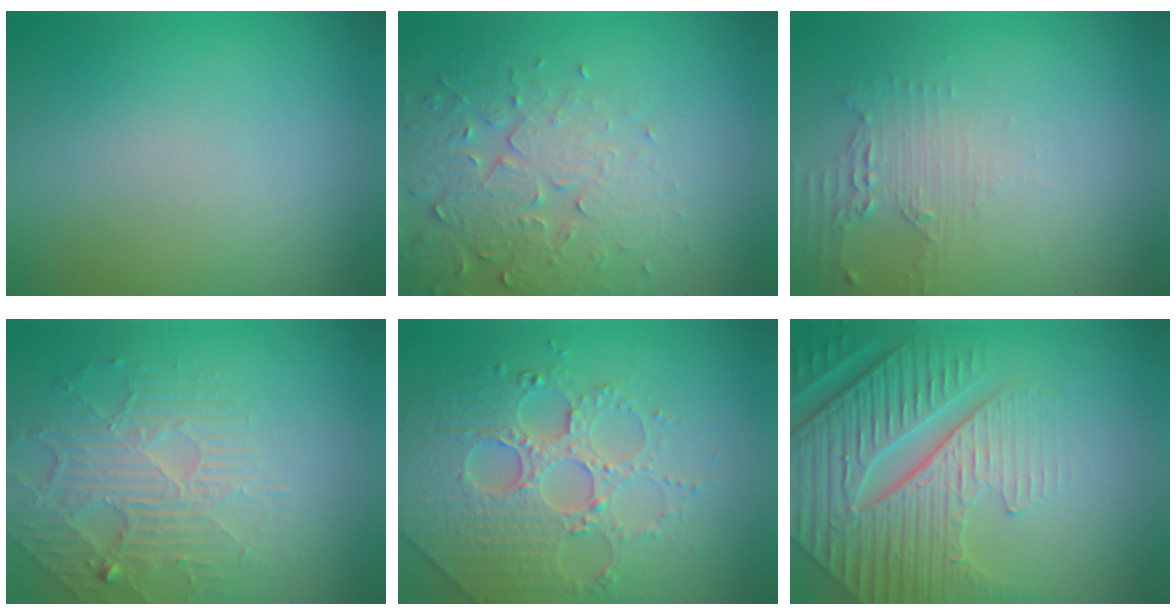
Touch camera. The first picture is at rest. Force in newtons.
{"total": 4.2, "press": 4.2, "slide": 0.5}
{"total": 2.2, "press": 1.7, "slide": 1.4}
{"total": 4.7, "press": 3.6, "slide": 3.0}
{"total": 5.1, "press": 4.9, "slide": 1.2}
{"total": 7.2, "press": 5.8, "slide": 4.3}